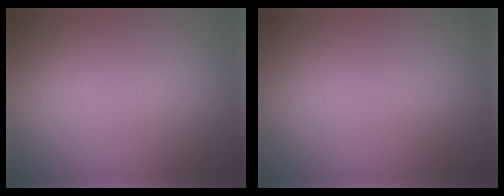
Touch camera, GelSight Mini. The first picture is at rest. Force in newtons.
{"total": 0.0}